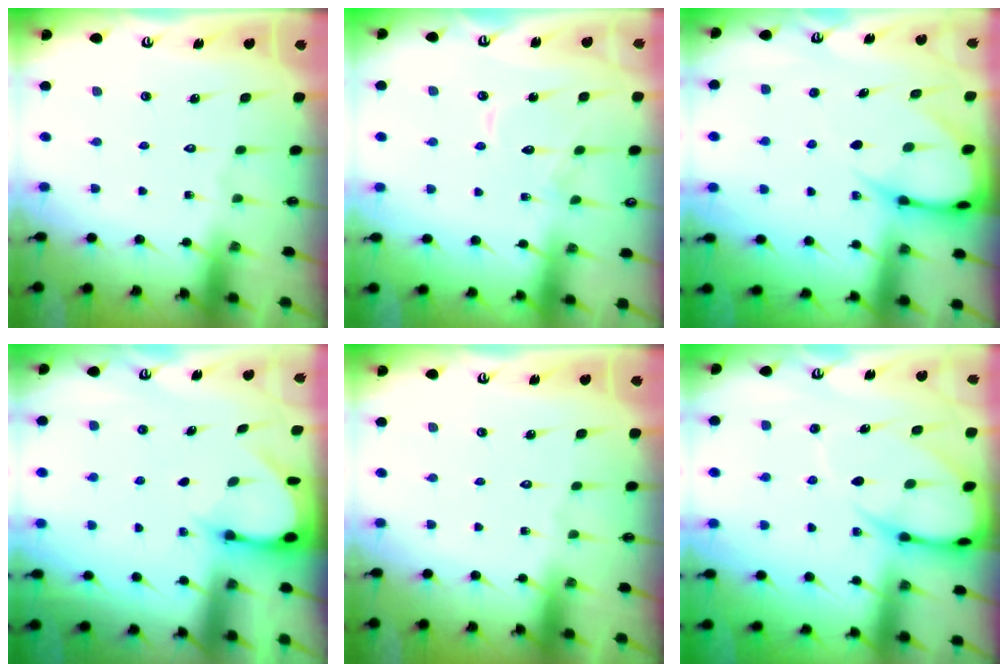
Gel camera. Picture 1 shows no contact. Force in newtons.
{"total": 6.9, "press": 6.9, "slide": 0.5}
{"total": 7.4, "press": 7.3, "slide": 0.8}
{"total": 3.4, "press": 3.4, "slide": 0.3}
{"total": 0.0}
{"total": 9.7, "press": 9.7, "slide": 1.2}